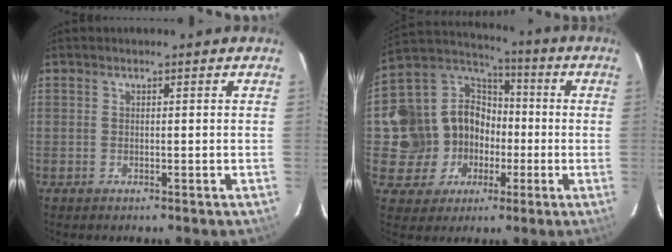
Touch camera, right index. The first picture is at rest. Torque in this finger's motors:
{"motor_torque": [0.96, 0.31, 0.55, 0.07]}